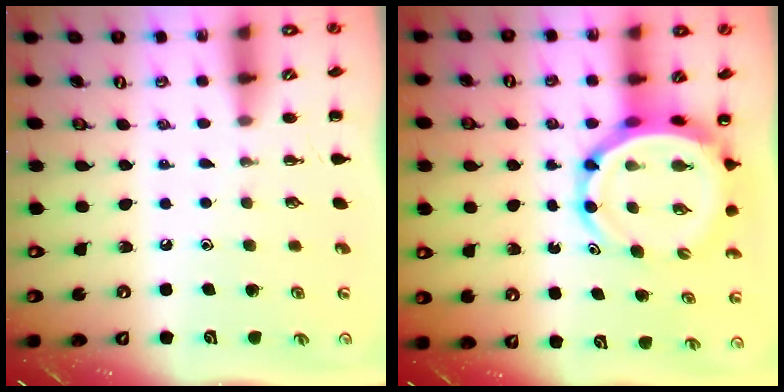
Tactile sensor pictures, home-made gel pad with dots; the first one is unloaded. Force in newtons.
{"total": 8.4, "press": 8.0, "slide": 2.7}